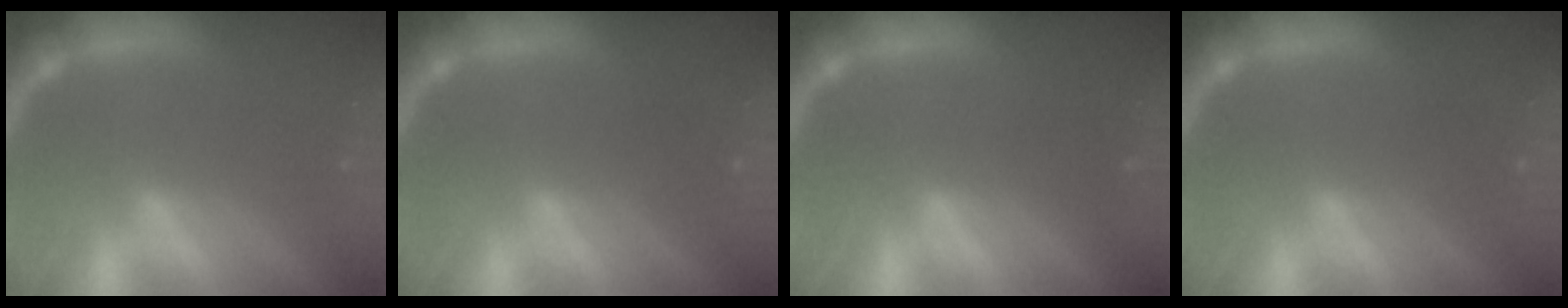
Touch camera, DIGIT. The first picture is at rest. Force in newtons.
{"total": 1.0}
{"total": 1.0}
{"total": 1.0}